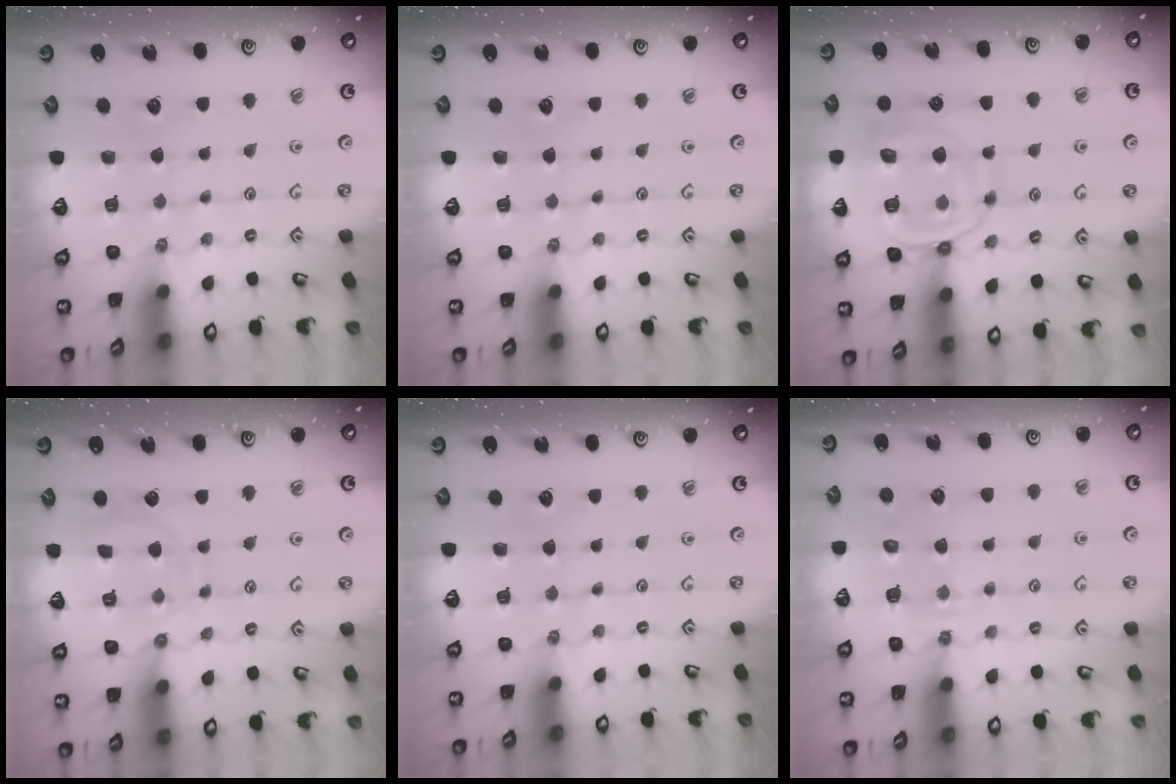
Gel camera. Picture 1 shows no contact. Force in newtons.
{"total": 0.0}
{"total": 13.4, "press": 13.3, "slide": 1.4}
{"total": 9.5, "press": 9.5, "slide": 0.7}
{"total": 0.0}
{"total": 5.1, "press": 5.0, "slide": 1.0}